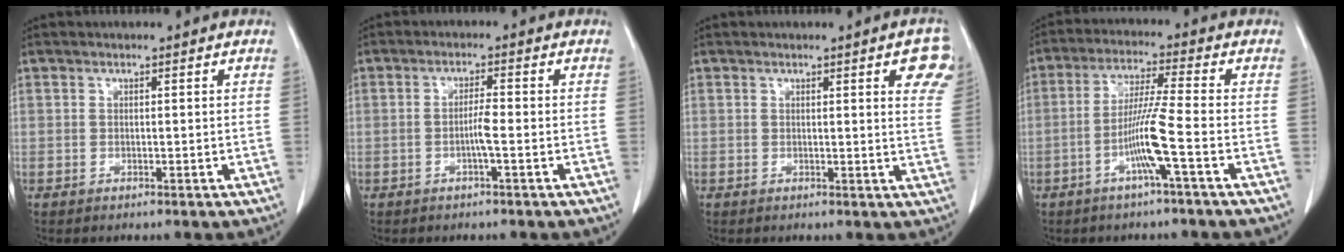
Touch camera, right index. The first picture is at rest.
{"total": 2.4, "force": [-0.7, -0.2, 2.3], "torque": [-0.037, 0.002, -0.012]}
{"total": 5.5, "force": [2.7, 0.8, 4.7], "torque": [-0.044, -0.007, 0.018]}
{"total": 7.5, "force": [-2.8, -1.3, 6.9], "torque": [-0.134, -0.001, -0.055]}